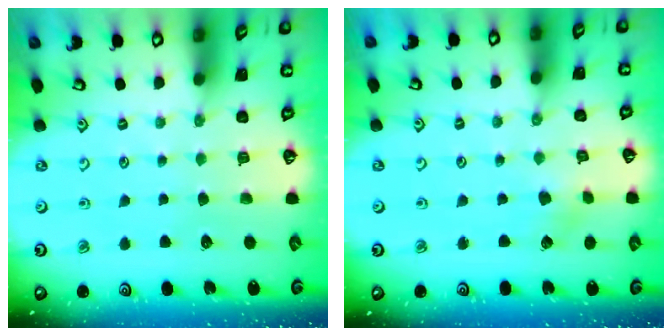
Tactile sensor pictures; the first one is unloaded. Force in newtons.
{"total": 2.7, "press": 2.7, "slide": 0.3}